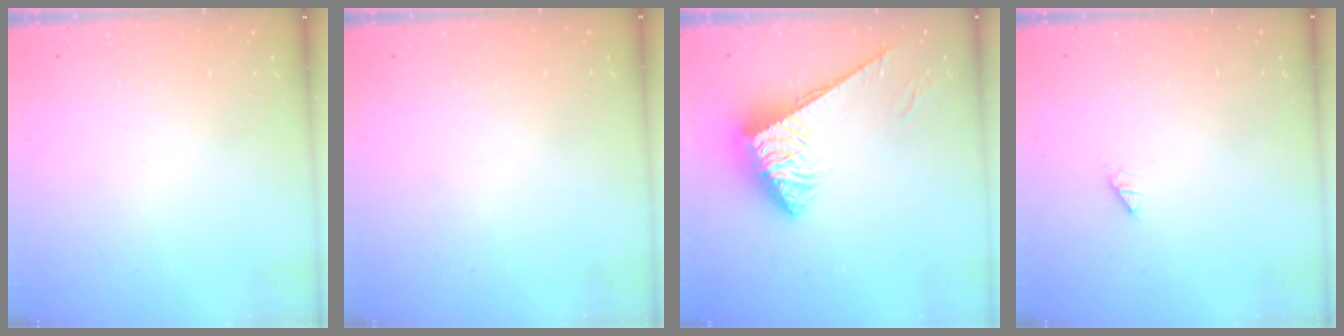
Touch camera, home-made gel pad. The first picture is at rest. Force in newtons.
{"total": 0.0}
{"total": 5.2, "press": 5.2, "slide": 0.6}
{"total": 0.0}